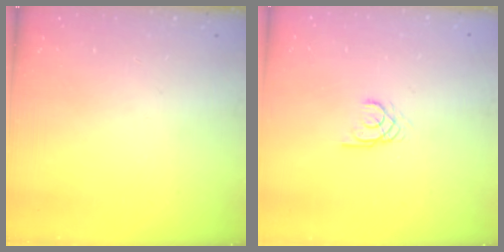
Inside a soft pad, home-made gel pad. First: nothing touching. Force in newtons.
{"total": 2.0, "press": 2.0, "slide": 0.2}